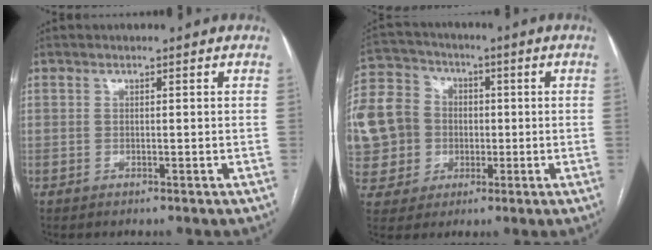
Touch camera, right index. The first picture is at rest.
{"total": 22.2, "force": [-0.8, 20.5, 8.4], "torque": [-0.284, 0.058, 0.002]}